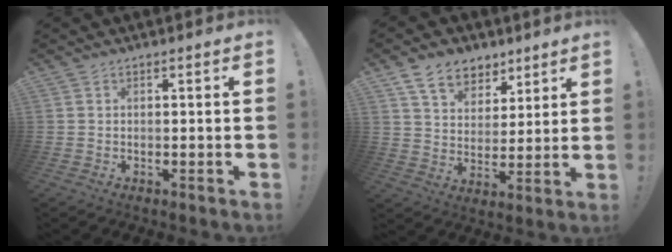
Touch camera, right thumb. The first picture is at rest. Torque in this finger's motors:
{"motor_torque": [1.08, 1.25, 0.45, 0.62, 0.00]}